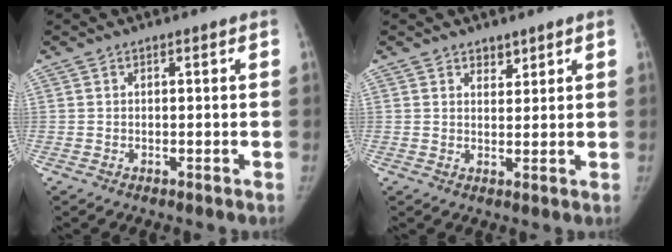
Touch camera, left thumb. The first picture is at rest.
{"total": 2.3, "force": [1.9, 1.3, 0.6], "torque": [0.010, -0.012, 0.027]}